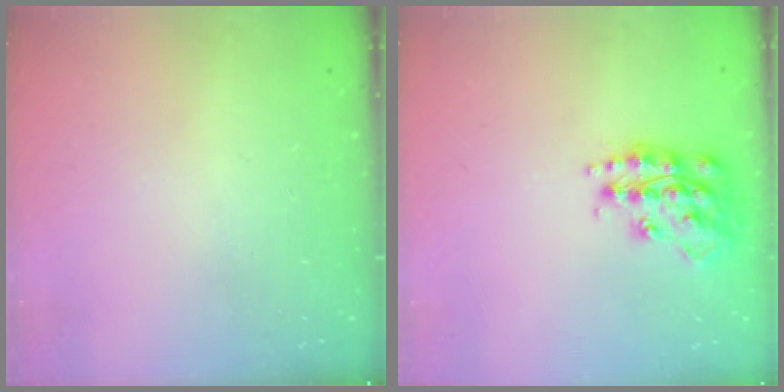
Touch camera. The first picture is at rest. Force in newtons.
{"total": 17.5, "press": 17.4, "slide": 1.1}